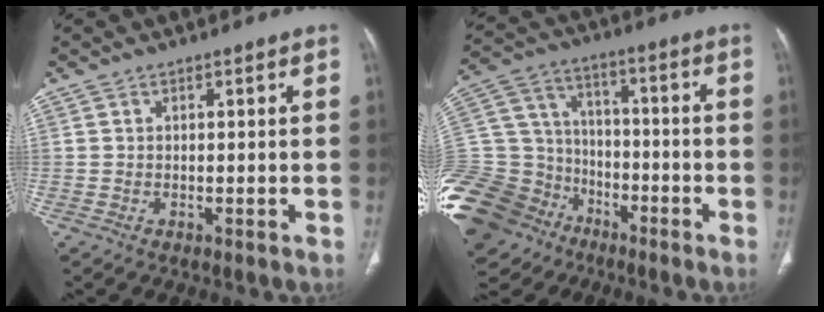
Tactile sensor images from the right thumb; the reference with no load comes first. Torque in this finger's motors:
{"motor_torque": [4.25, 0.76, 1.35, -1.42, 0.27]}